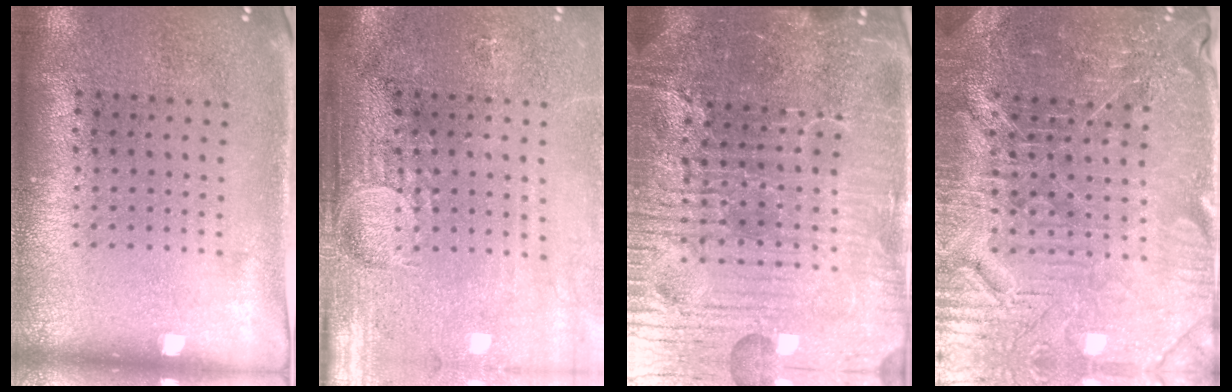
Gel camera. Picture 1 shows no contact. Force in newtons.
{"total": 4.4, "press": 3.6, "slide": 2.6}
{"total": 6.4, "press": 5.8, "slide": 2.7}
{"total": 4.6, "press": 4.4, "slide": 1.3}